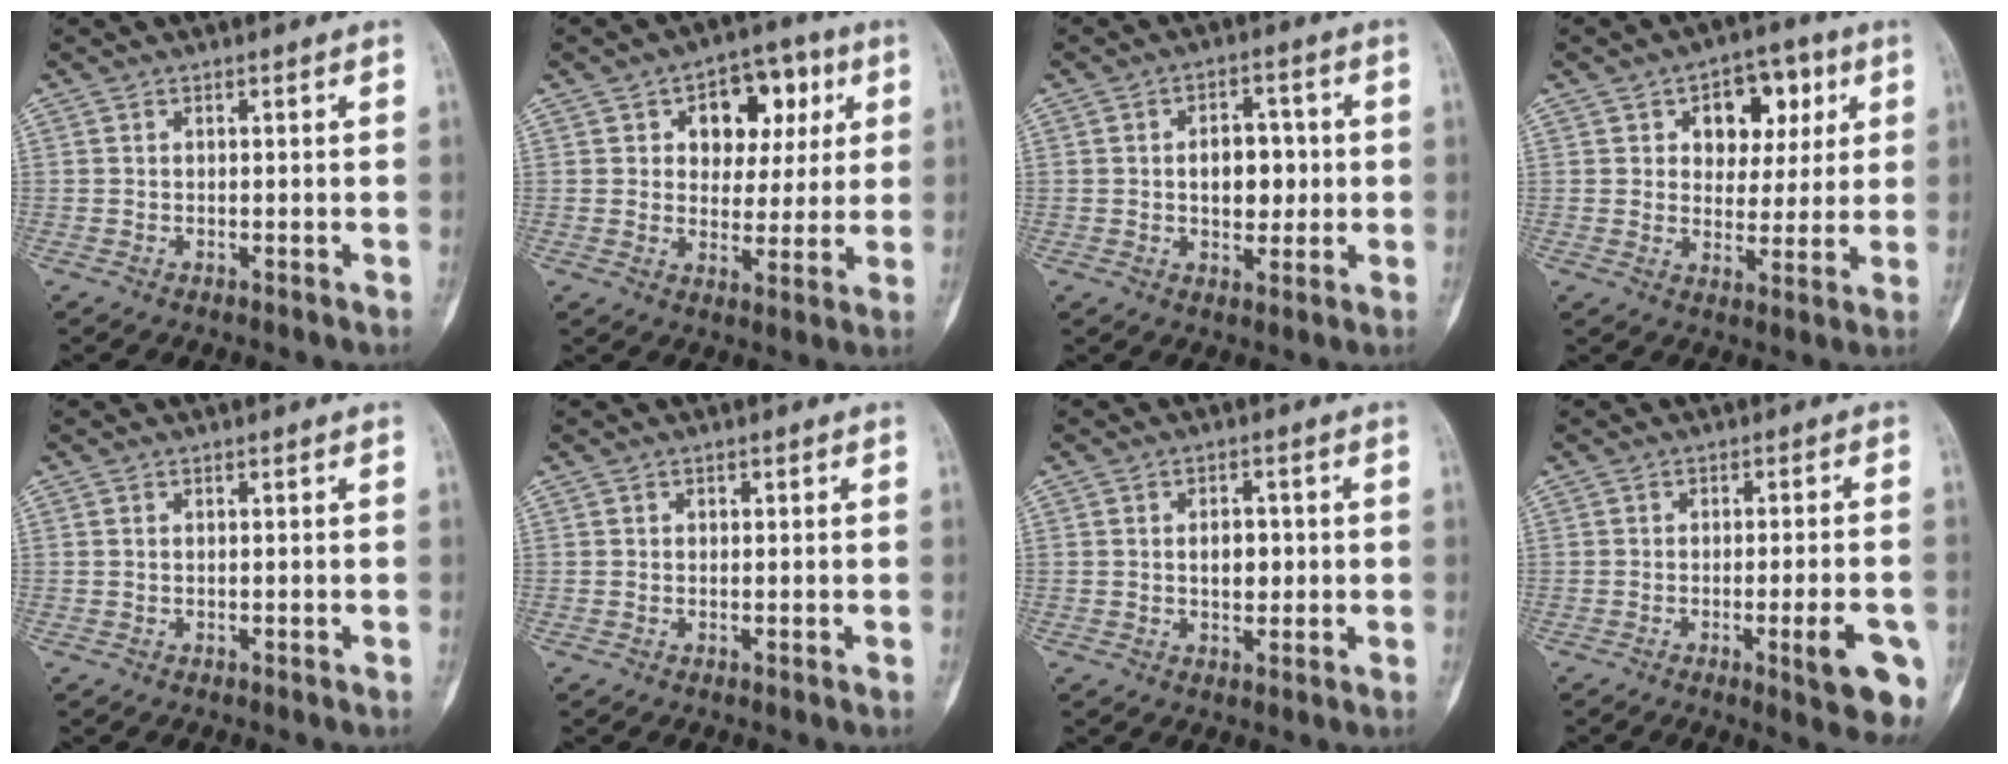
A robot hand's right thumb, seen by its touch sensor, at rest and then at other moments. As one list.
[{"total": 12.4, "force": [4.3, 8.5, 8.0], "torque": [-0.054, 0.001, 0.059]}, {"total": 7.9, "force": [0.2, 5.1, 6.0], "torque": [-0.052, 0.005, 0.003]}, {"total": 11.5, "force": [4.2, 7.8, 7.3], "torque": [-0.047, -0.004, 0.057]}, {"total": 0.0}, {"total": 0.5, "force": [0.2, 0.4, 0.2], "torque": [0.006, 0.001, 0.001]}, {"total": 4.1, "force": [0.1, 2.7, 3.1], "torque": [-0.028, -0.001, 0.003]}, {"total": 9.5, "force": [-3.4, 1.9, 8.7], "torque": [-0.099, 0.002, -0.039]}]